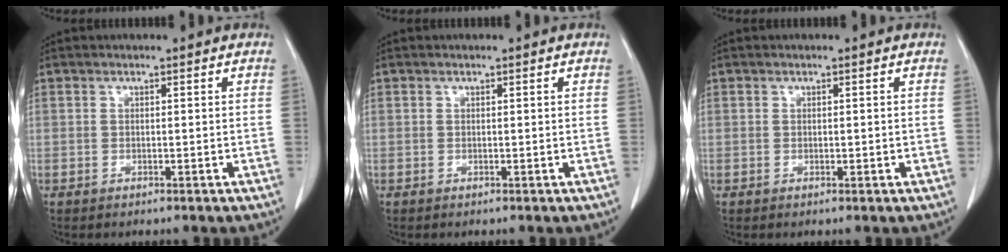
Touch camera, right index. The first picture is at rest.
{"total": 0.0}
{"total": 0.6, "force": [0.0, 0.4, 0.5], "torque": [-0.007, 0.001, 0.003]}